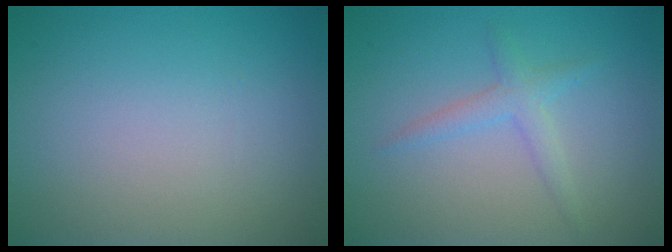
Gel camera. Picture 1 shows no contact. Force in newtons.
{"total": 1.9, "press": 1.9, "slide": 0.1}